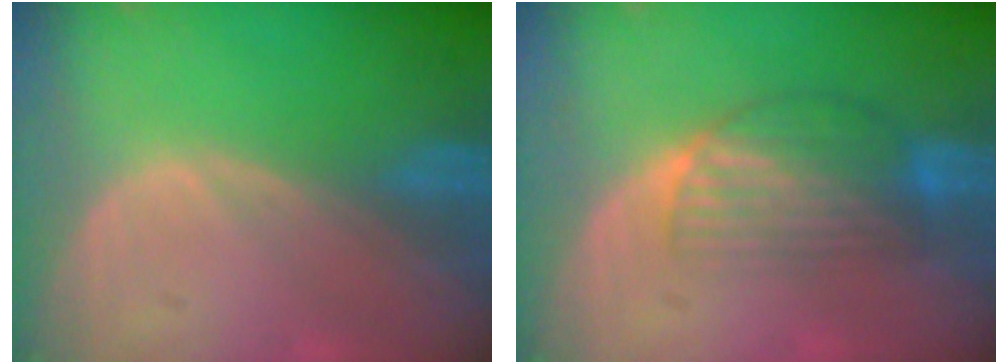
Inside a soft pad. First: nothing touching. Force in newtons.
{"total": 6.6, "press": 5.8, "slide": 3.0}